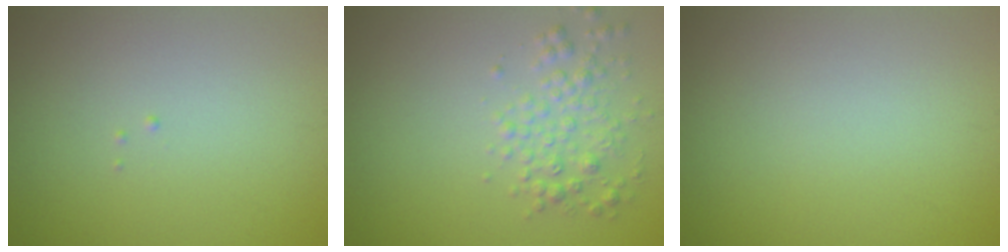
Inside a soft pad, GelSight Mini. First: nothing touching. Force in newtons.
{"total": 2.5, "press": 2.5, "slide": 0.1}
{"total": 0.0}